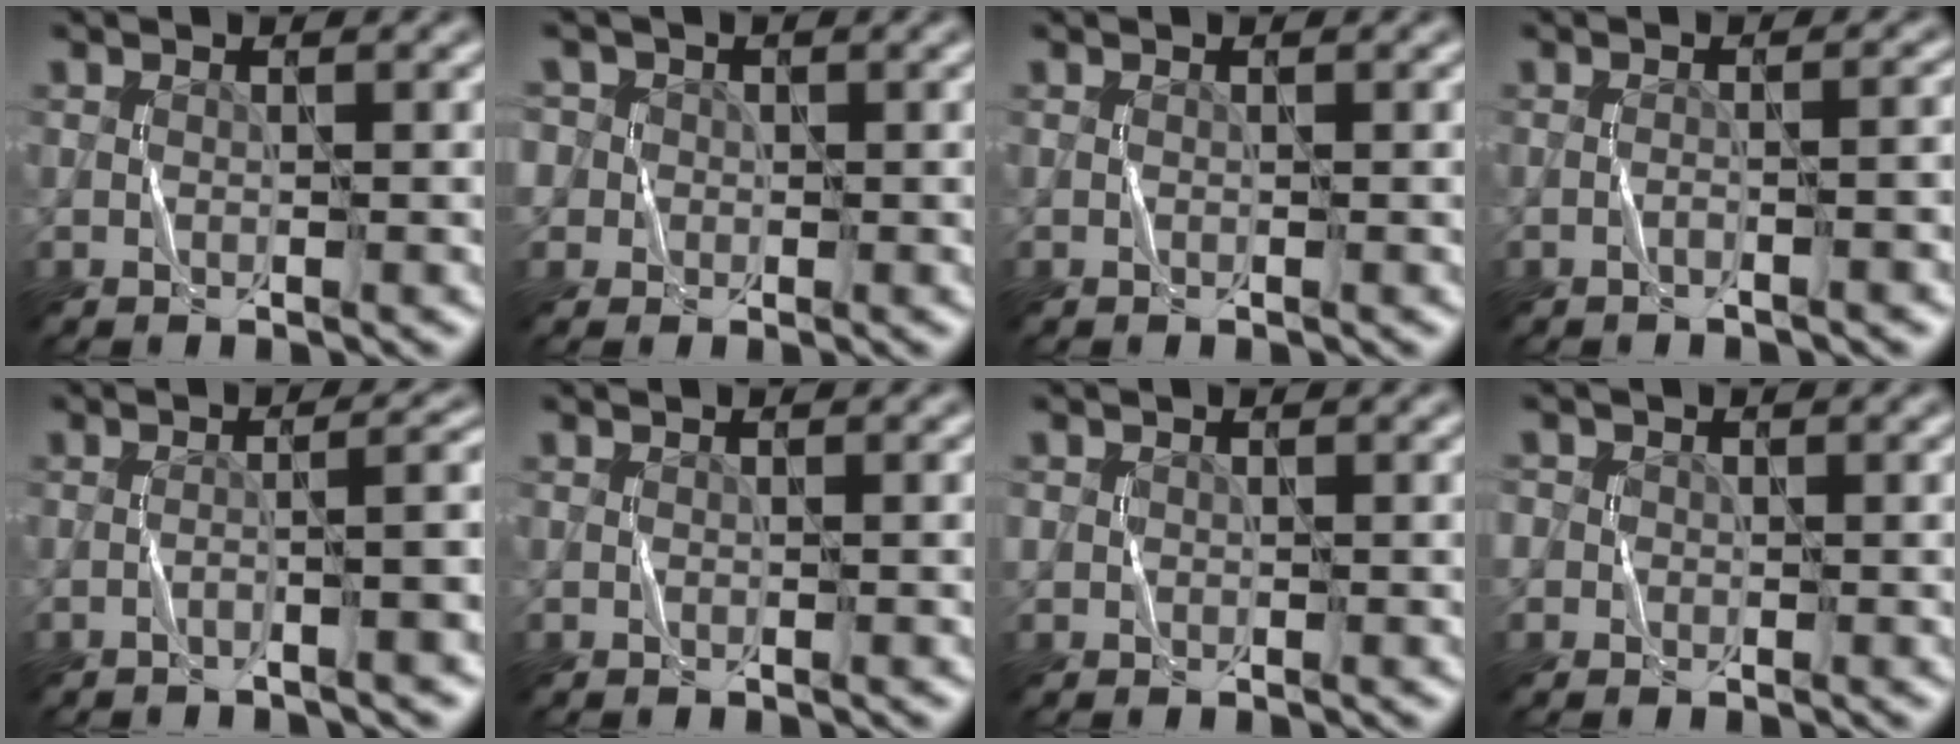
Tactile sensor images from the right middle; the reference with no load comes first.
{"total": 5.0, "force": [1.5, 4.5, 1.6], "torque": [-0.036, 0.033, 0.003]}
{"total": 0.0}
{"total": 2.4, "force": [-1.3, 0.5, 1.9], "torque": [-0.012, 0.019, -0.025]}
{"total": 4.1, "force": [-1.9, 0.8, 3.6], "torque": [-0.034, 0.020, -0.034]}
{"total": 0.0}
{"total": 0.7, "force": [0.2, 0.7, 0.1], "torque": [0.001, 0.002, 0.000]}
{"total": 1.7, "force": [0.3, 1.6, 0.4], "torque": [0.000, 0.007, -0.006]}